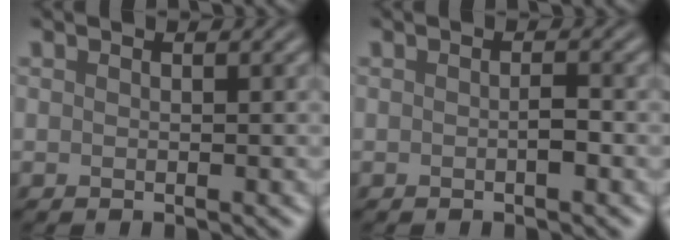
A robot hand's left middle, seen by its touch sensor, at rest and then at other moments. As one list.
[{"total": 1.0, "force": [-0.3, 0.2, 1.0], "torque": [-0.017, 0.003, -0.005]}]